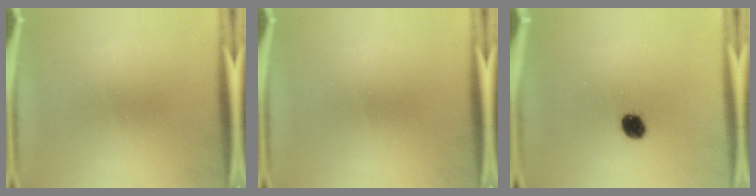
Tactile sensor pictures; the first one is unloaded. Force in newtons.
{"total": 0.0}
{"total": 4.8}